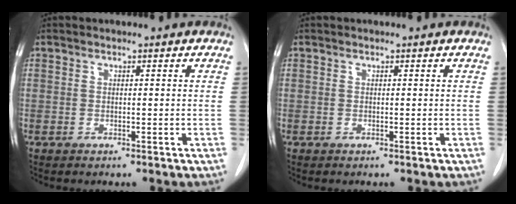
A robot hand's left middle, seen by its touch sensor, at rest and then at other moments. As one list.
[{"total": 0.0}]